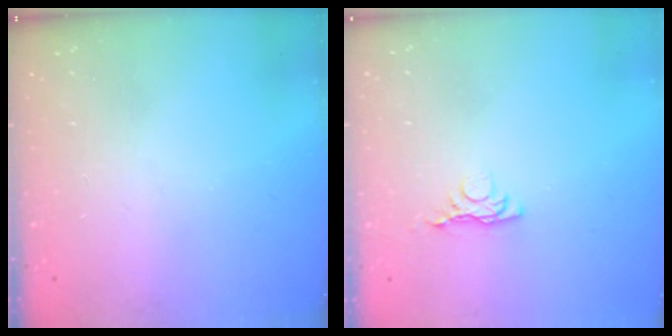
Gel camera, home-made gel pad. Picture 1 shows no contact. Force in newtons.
{"total": 3.7, "press": 3.7, "slide": 0.7}